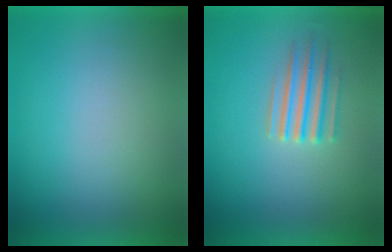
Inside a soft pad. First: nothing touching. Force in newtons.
{"total": 2.9}